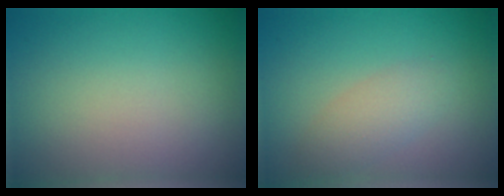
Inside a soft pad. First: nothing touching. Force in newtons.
{"total": 2.3, "press": 2.3, "slide": 0.1}